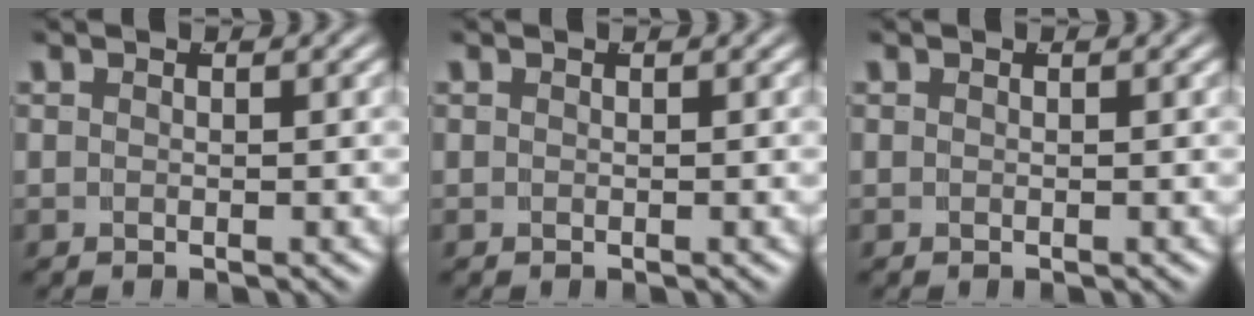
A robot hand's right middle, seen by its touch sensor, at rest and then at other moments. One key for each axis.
{"total": 0.0}
{"total": 0.0}